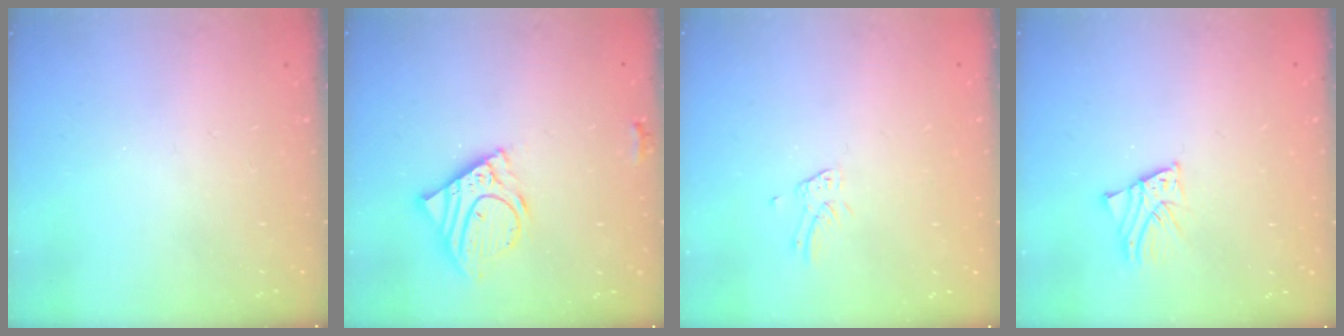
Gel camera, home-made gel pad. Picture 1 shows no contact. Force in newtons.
{"total": 12.1, "press": 12.0, "slide": 2.1}
{"total": 1.3, "press": 1.3, "slide": 0.1}
{"total": 2.3, "press": 2.3, "slide": 0.2}